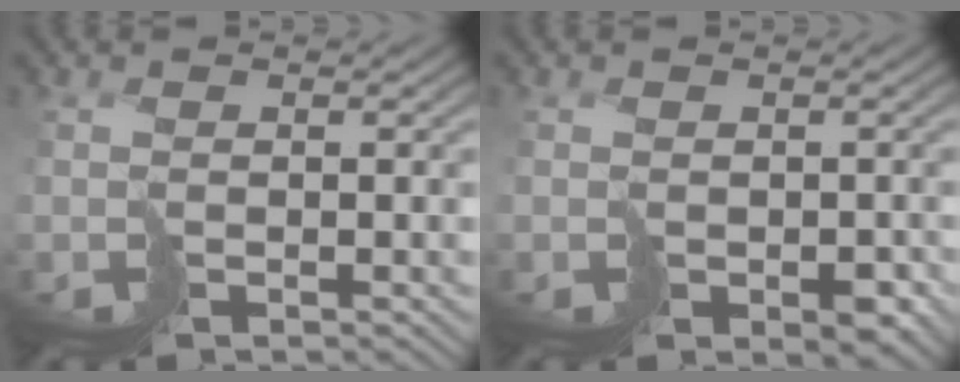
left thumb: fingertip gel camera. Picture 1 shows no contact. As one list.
[{"total": 2.8, "force": [-0.7, 2.2, 1.7], "torque": [-0.019, -0.010, 0.001]}]